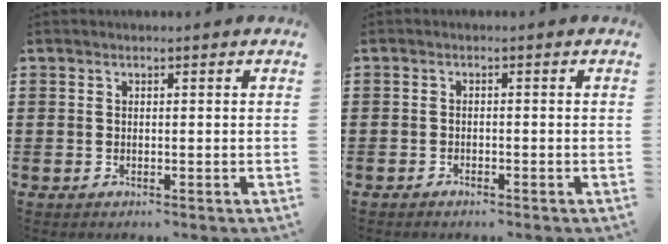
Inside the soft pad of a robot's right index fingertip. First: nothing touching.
{"total": 0.9, "force": [-0.8, 0.3, -0.1], "torque": [-0.002, 0.003, -0.017]}